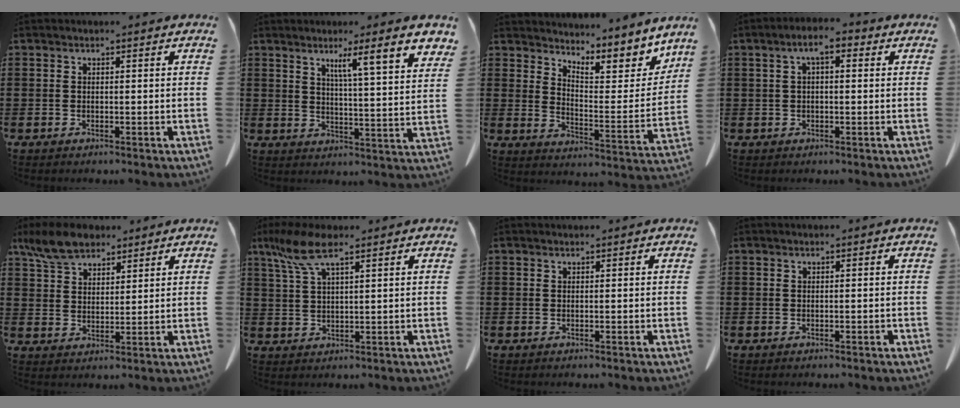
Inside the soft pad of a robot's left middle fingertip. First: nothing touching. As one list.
[{"total": 6.6, "force": [4.7, -0.6, 4.6], "torque": [-0.070, -0.038, 0.067]}, {"total": 7.4, "force": [6.6, 1.1, 3.3], "torque": [-0.063, -0.052, 0.112]}, {"total": 4.2, "force": [1.5, 1.2, 3.8], "torque": [-0.076, 0.011, 0.022]}, {"total": 7.3, "force": [5.9, 3.0, 3.0], "torque": [-0.080, -0.003, 0.112]}, {"total": 7.0, "force": [4.4, 1.7, 5.2], "torque": [-0.119, -0.004, 0.076]}, {"total": 0.0}, {"total": 0.0}]